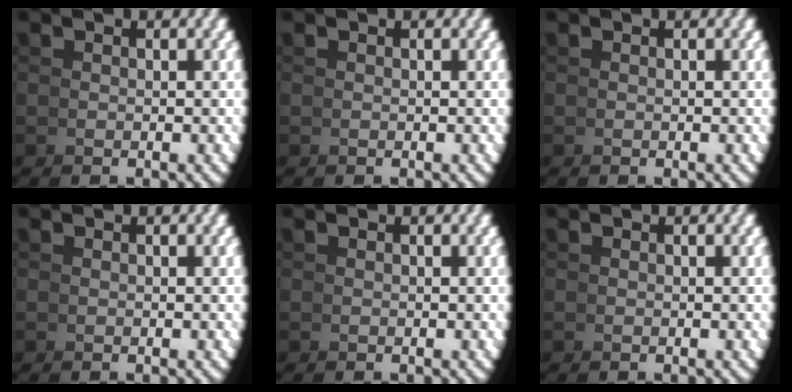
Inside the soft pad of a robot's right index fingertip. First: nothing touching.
{"total": 0.0}
{"total": 0.0}
{"total": 0.0}
{"total": 0.0}
{"total": 0.0}